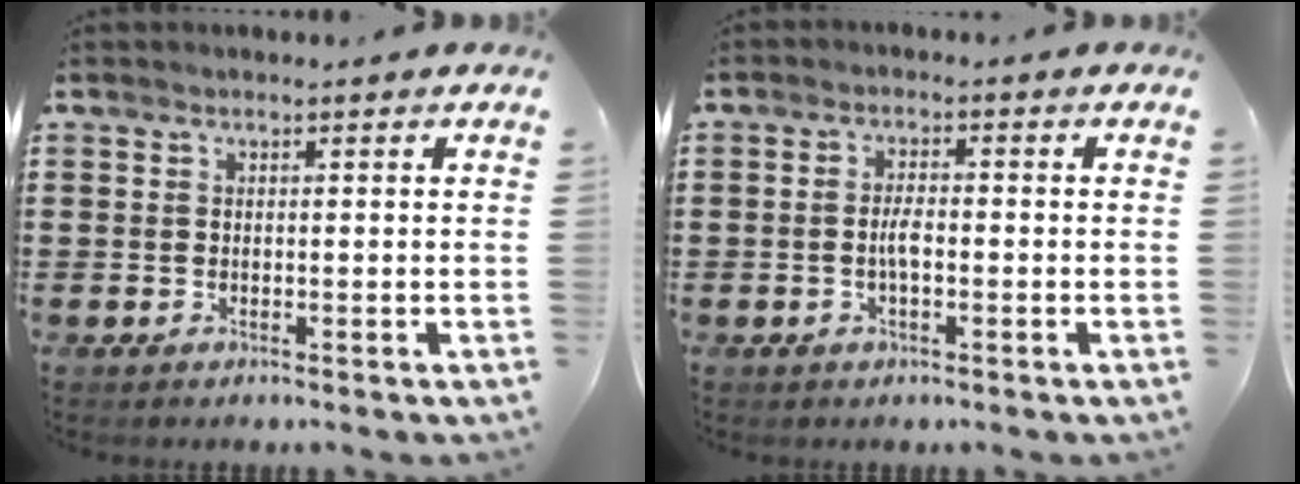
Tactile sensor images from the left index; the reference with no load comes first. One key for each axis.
{"total": 2.9, "fx": -0.8, "fy": 1.0, "fz": 2.6, "tx": -0.056, "ty": 0.002, "tz": -0.018}